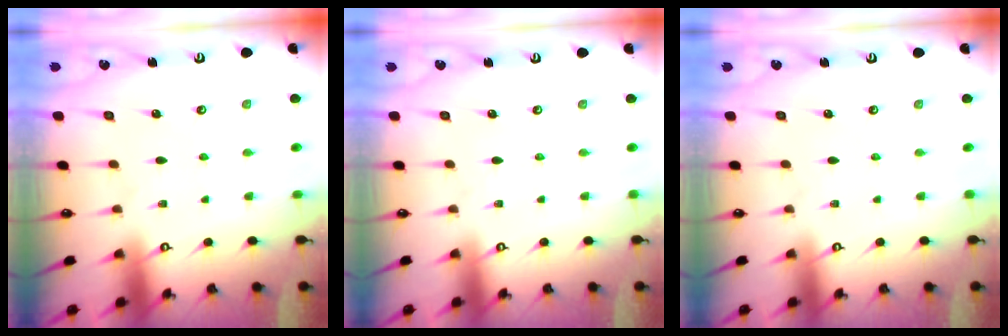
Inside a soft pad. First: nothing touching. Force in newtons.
{"total": 0.0}
{"total": 0.0}